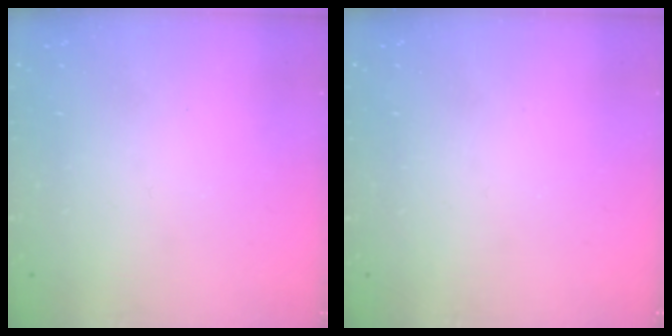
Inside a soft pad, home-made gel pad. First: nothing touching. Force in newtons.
{"total": 0.0}